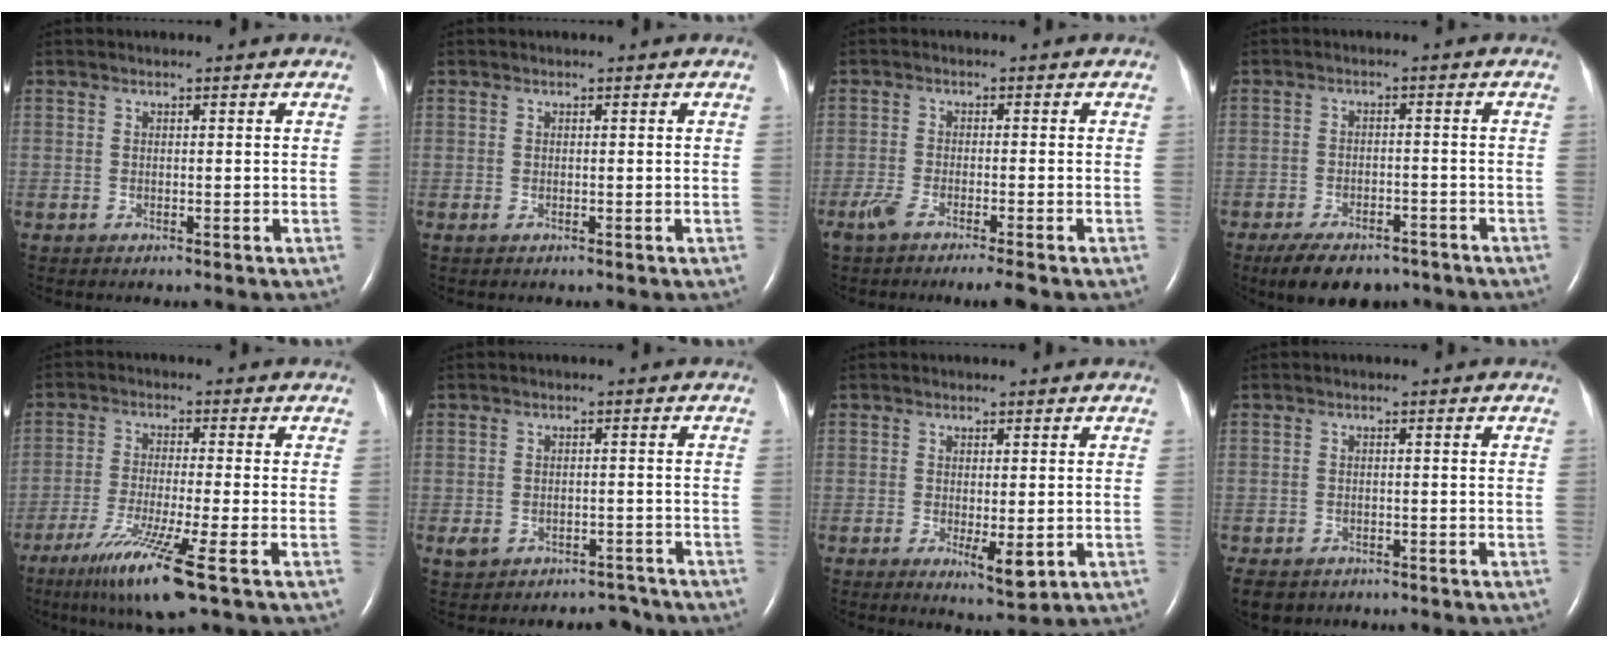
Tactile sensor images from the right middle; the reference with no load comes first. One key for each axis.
{"total": 0.0}
{"total": 5.7, "fx": -4.2, "fy": 0.1, "fz": 3.8, "tx": -0.066, "ty": -0.014, "tz": -0.071}
{"total": 9.9, "fx": -7.7, "fy": 4.2, "fz": 4.5, "tx": -0.070, "ty": -0.003, "tz": -0.116}
{"total": 10.3, "fx": -5.7, "fy": -0.7, "fz": 8.5, "tx": -0.167, "ty": -0.037, "tz": -0.103}
{"total": 4.2, "fx": -3.2, "fy": 2.5, "fz": 1.1, "tx": -0.026, "ty": 0.018, "tz": -0.043}
{"total": 4.2, "fx": -1.1, "fy": 1.1, "fz": 3.9, "tx": -0.057, "ty": -0.011, "tz": -0.009}
{"total": 6.3, "fx": -4.4, "fy": 4.2, "fz": 1.9, "tx": -0.041, "ty": -0.005, "tz": -0.059}